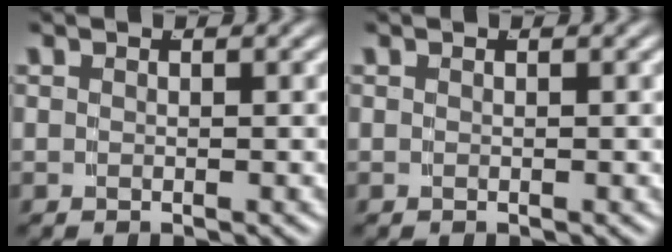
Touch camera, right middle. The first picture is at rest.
{"total": 0.0}